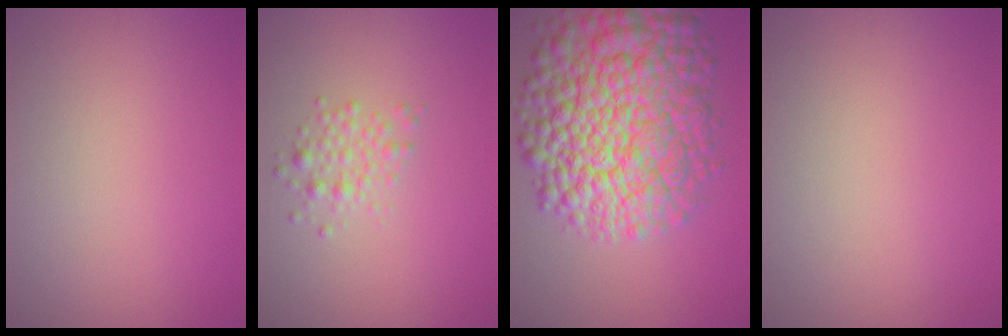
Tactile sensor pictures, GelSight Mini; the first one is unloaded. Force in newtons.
{"total": 1.9, "press": 1.9, "slide": 0.1}
{"total": 13.4, "press": 13.4, "slide": 0.4}
{"total": 0.0}